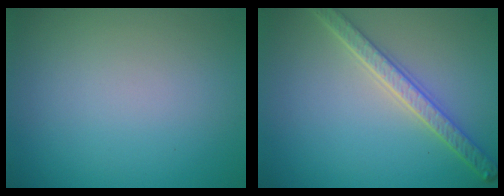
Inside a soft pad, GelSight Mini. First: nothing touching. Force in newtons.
{"total": 4.2, "press": 3.5, "slide": 2.3}